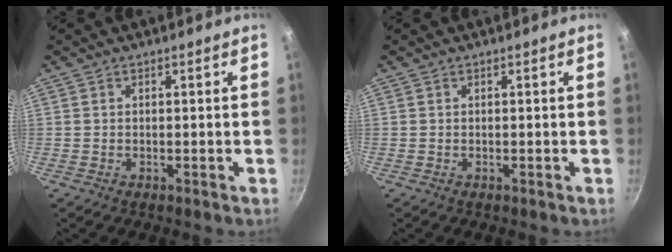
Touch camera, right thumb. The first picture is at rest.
{"total": 0.0}